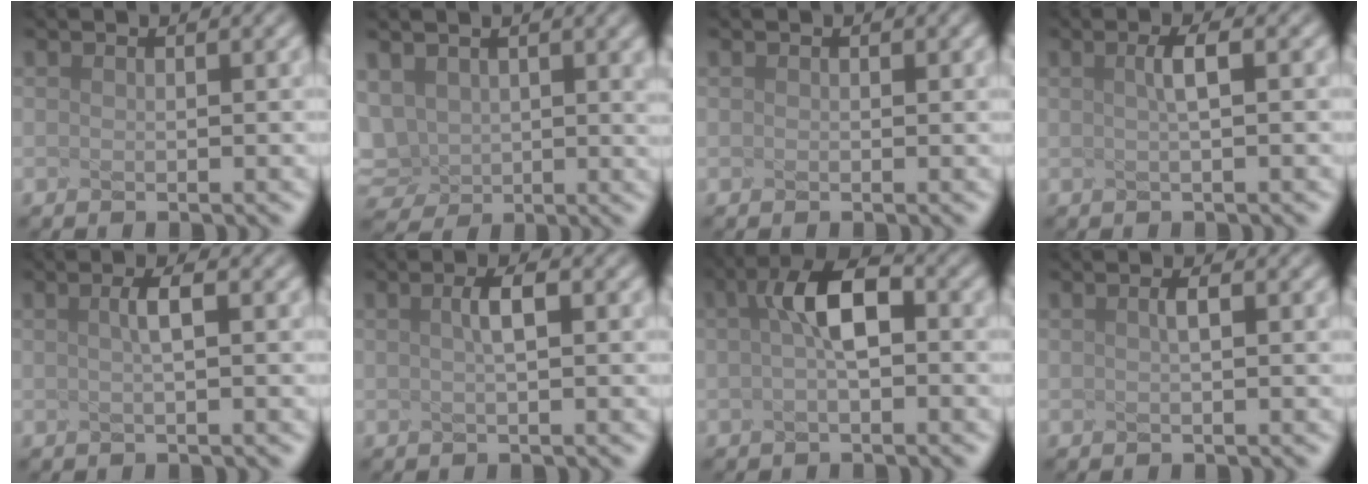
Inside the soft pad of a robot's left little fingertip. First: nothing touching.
{"total": 2.3, "force": [0.8, 1.6, 1.4], "torque": [-0.086, -0.010, 0.065]}
{"total": 0.0}
{"total": 1.5, "force": [-1.0, -0.6, 0.9], "torque": [-0.040, -0.002, 0.016]}
{"total": 1.5, "force": [-1.1, -0.6, 0.7], "torque": [-0.038, -0.002, 0.014]}
{"total": 1.4, "force": [-1.0, -0.6, 0.8], "torque": [-0.038, -0.001, 0.017]}
{"total": 2.8, "force": [-0.9, 0.1, 2.6], "torque": [-0.078, 0.005, 0.017]}
{"total": 1.3, "force": [-1.1, -0.7, 0.0], "torque": [-0.025, -0.004, 0.013]}